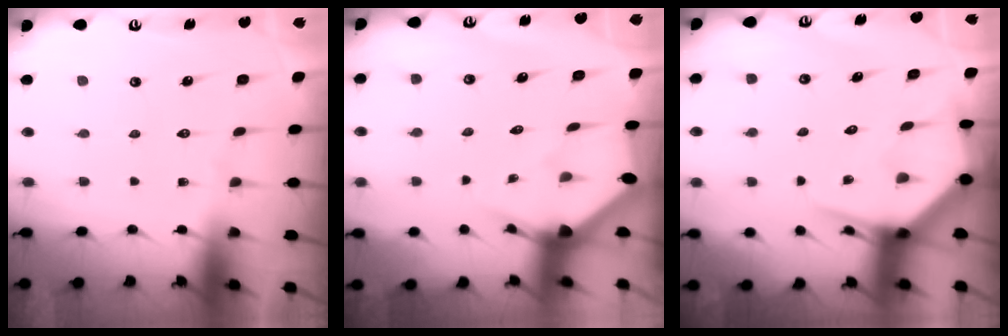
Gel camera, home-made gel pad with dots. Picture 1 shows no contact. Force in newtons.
{"total": 2.9, "press": 2.9, "slide": 0.2}
{"total": 5.2, "press": 5.1, "slide": 0.7}